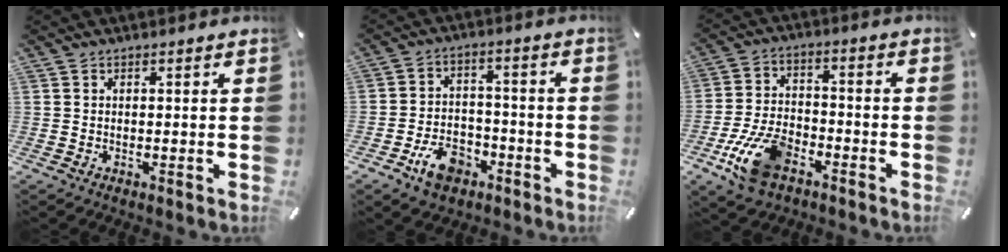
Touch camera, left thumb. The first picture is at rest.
{"total": 9.2, "force": [-5.0, 6.1, 4.7], "torque": [-0.078, 0.029, -0.088]}
{"total": 13.4, "force": [-7.0, 7.6, 8.6], "torque": [-0.174, 0.034, -0.123]}